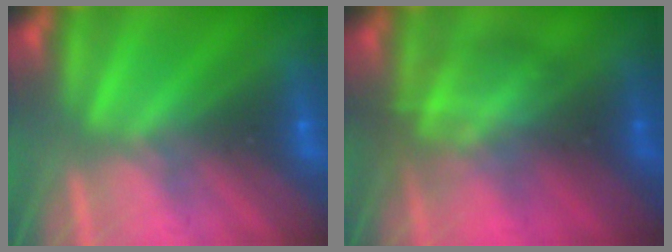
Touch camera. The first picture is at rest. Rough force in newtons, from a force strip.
{"total": 2.9}